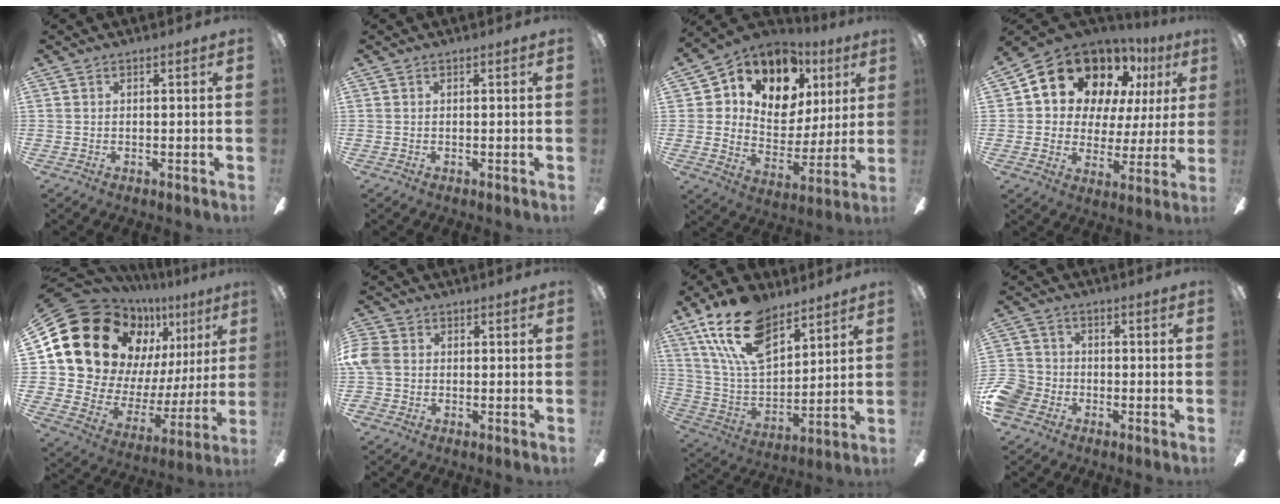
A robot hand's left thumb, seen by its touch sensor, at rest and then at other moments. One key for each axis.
{"total": 0.0}
{"total": 13.1, "fx": 7.8, "fy": 9.2, "fz": 5.0, "tx": -0.092, "ty": -0.049, "tz": 0.147}
{"total": 17.2, "fx": 11.1, "fy": 10.7, "fz": 7.7, "tx": -0.131, "ty": -0.064, "tz": 0.202}
{"total": 24.4, "fx": 12.4, "fy": 16.7, "fz": 12.8, "tx": -0.250, "ty": -0.081, "tz": 0.250}
{"total": 6.0, "fx": -0.5, "fy": 4.9, "fz": 3.5, "tx": -0.088, "ty": 0.013, "tz": -0.009}
{"total": 20.0, "fx": 12.6, "fy": 10.6, "fz": 11.3, "tx": -0.223, "ty": -0.051, "tz": 0.232}
{"total": 7.1, "fx": -3.4, "fy": 5.7, "fz": 2.6, "tx": -0.073, "ty": 0.028, "tz": -0.066}